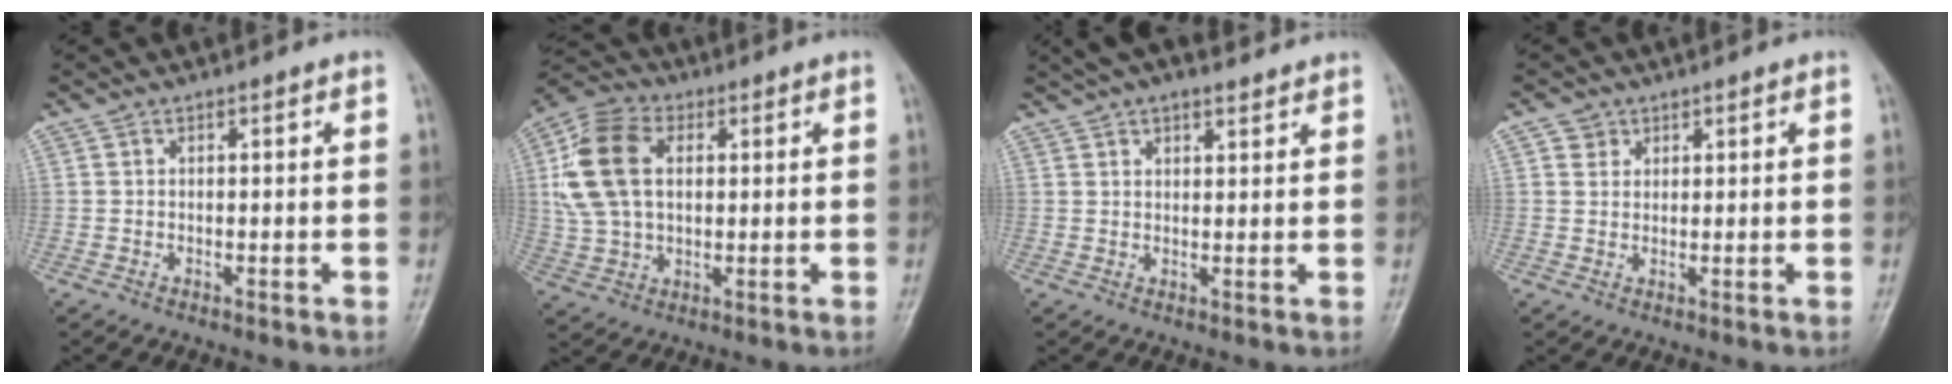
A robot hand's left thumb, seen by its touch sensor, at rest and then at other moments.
{"total": 14.1, "force": [2.9, 9.4, 10.1], "torque": [-0.197, 0.013, 0.053]}
{"total": 7.8, "force": [5.8, 3.1, 4.2], "torque": [-0.055, 0.007, 0.098]}
{"total": 2.3, "force": [1.3, 1.9, 0.3], "torque": [0.012, -0.006, 0.015]}